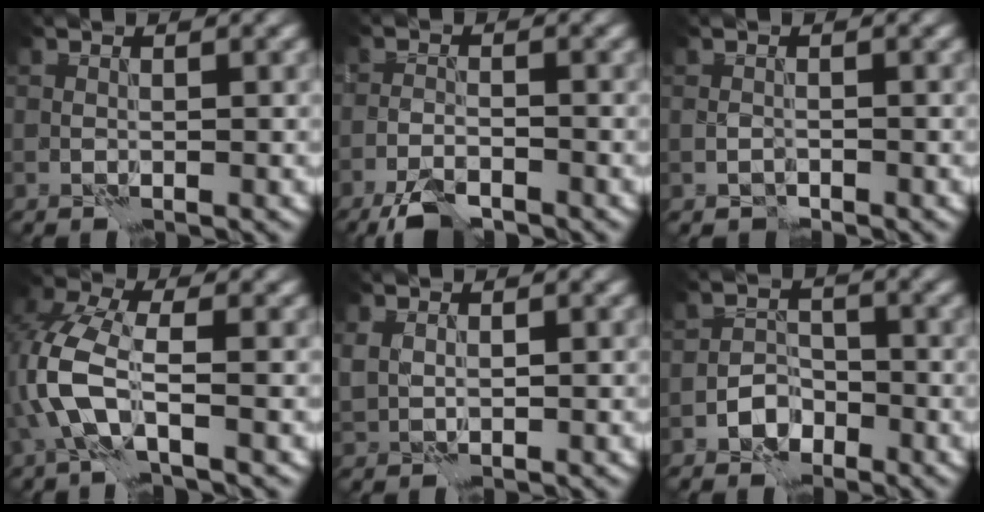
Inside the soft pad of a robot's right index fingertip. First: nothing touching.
{"total": 4.4, "force": [-3.5, 1.3, 2.4], "torque": [-0.046, -0.006, -0.071]}
{"total": 0.7, "force": [-0.6, 0.5, 0.1], "torque": [-0.003, 0.002, -0.012]}
{"total": 5.4, "force": [-1.4, 2.3, 4.7], "torque": [-0.117, 0.012, -0.038]}
{"total": 1.3, "force": [0.7, 0.8, 0.7], "torque": [-0.022, 0.000, 0.017]}
{"total": 2.6, "force": [-1.5, 1.9, 0.9], "torque": [-0.009, 0.009, -0.030]}